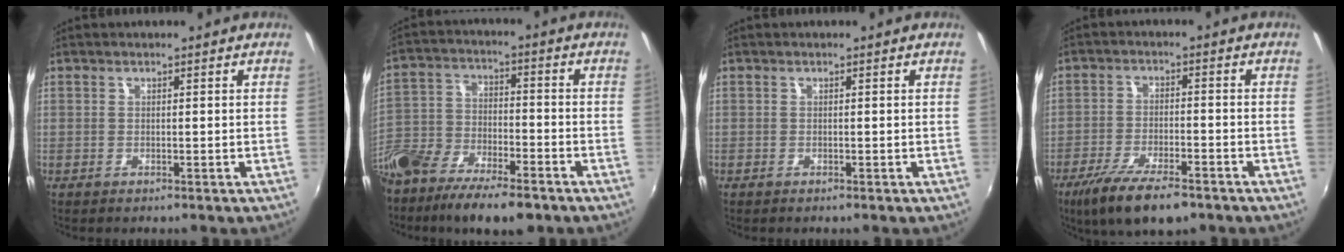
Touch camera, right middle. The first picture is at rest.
{"total": 16.7, "force": [-11.1, 7.2, 10.3], "torque": [-0.232, -0.033, -0.200]}
{"total": 0.0}
{"total": 11.9, "force": [-8.3, 3.3, 7.8], "torque": [-0.174, -0.032, -0.144]}